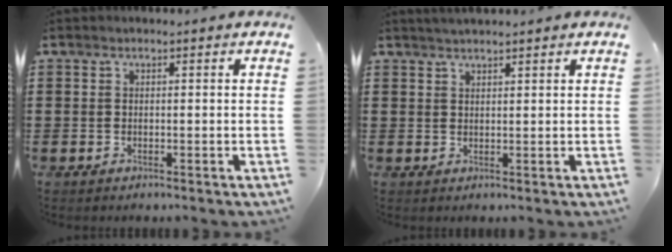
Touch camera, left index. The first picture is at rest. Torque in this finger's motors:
{"motor_torque": [0.13, 0.09, 0.08, 0.03]}